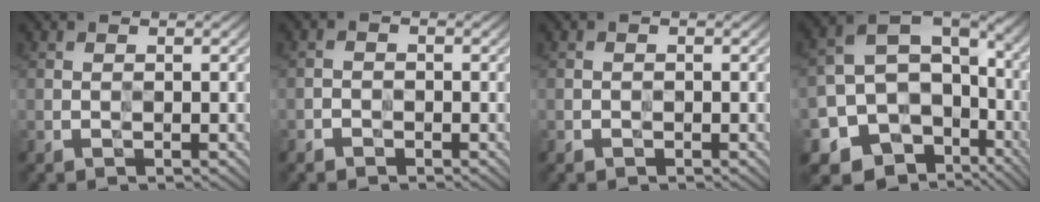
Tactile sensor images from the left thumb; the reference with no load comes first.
{"total": 1.3, "force": [-0.9, 0.9, 0.0], "torque": [0.006, -0.002, -0.021]}
{"total": 0.6, "force": [-0.4, 0.5, 0.0], "torque": [0.004, -0.006, -0.007]}
{"total": 15.0, "force": [-5.5, 11.7, 7.6], "torque": [-0.159, -0.047, -0.074]}